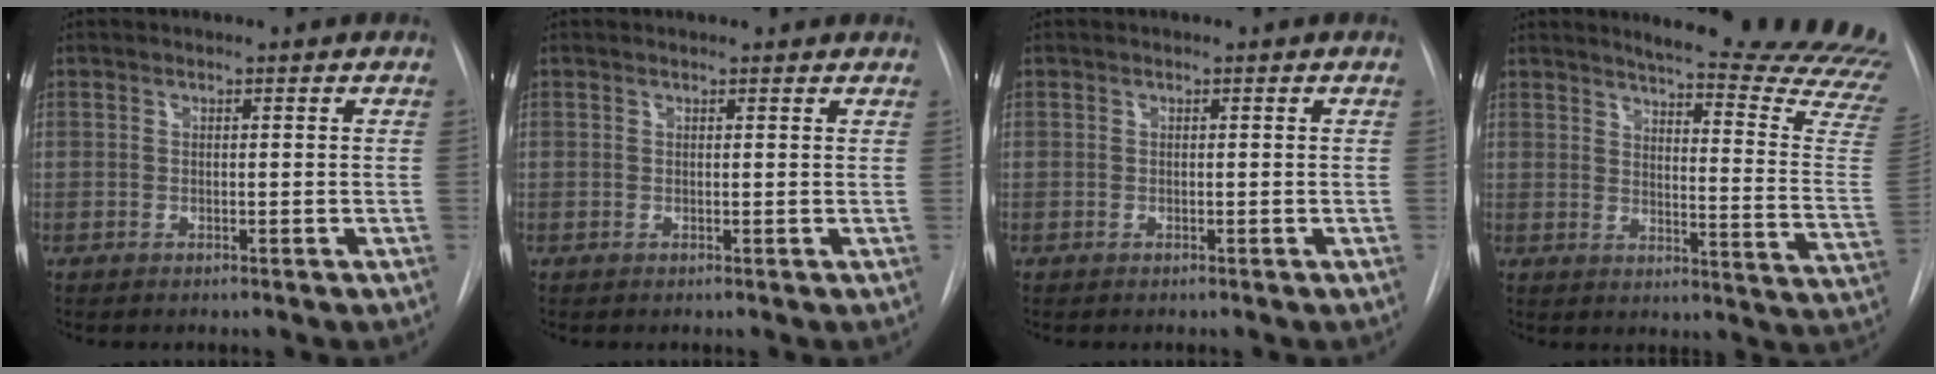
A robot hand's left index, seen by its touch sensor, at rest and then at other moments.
{"total": 3.2, "force": [3.0, 0.7, 0.6], "torque": [-0.013, 0.015, 0.029]}
{"total": 0.0}
{"total": 24.2, "force": [22.8, -0.2, 8.2], "torque": [-0.108, -0.167, 0.252]}